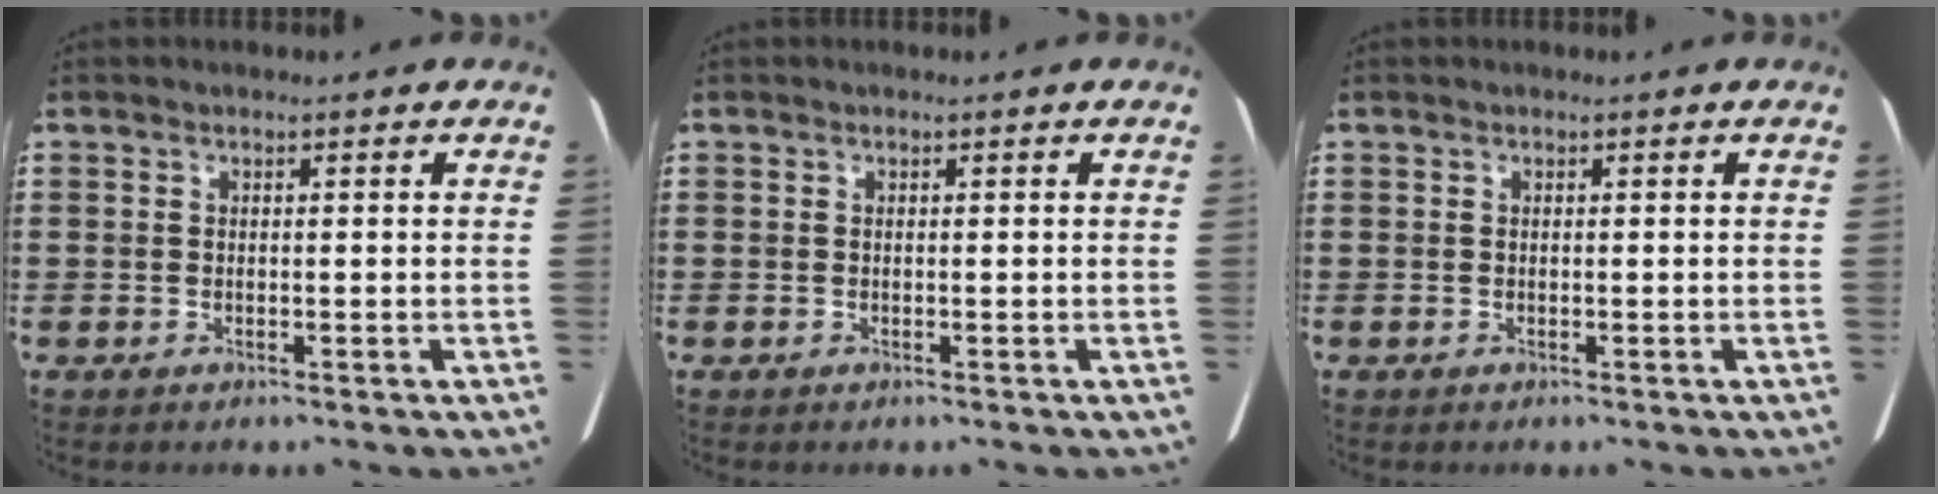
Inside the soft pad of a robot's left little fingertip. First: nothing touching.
{"total": 0.0}
{"total": 0.0}